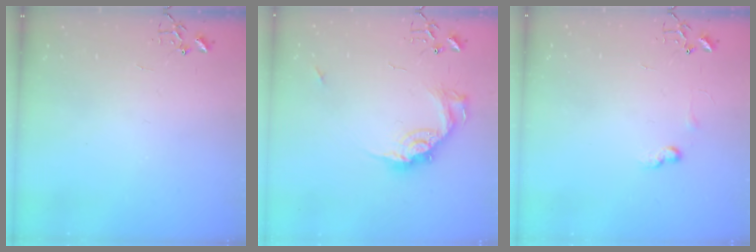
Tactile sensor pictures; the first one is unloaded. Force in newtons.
{"total": 14.5, "press": 14.5, "slide": 1.2}
{"total": 6.7, "press": 6.6, "slide": 0.9}